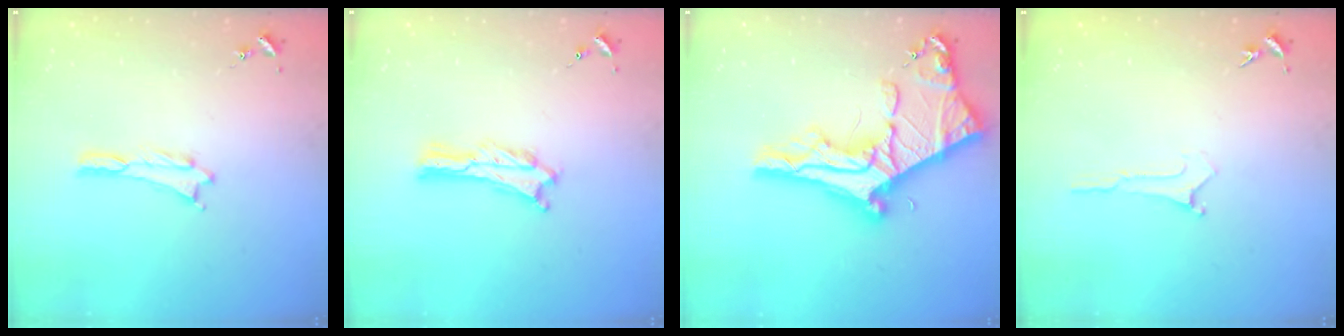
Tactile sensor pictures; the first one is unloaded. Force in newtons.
{"total": 0.8, "press": 0.7, "slide": 0.2}
{"total": 11.4, "press": 11.4, "slide": 1.1}
{"total": 0.0}